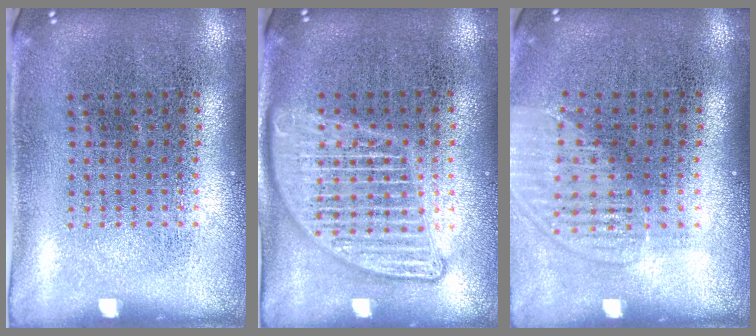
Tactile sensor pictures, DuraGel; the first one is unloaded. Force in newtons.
{"total": 2.3, "press": 2.3, "slide": 0.2}
{"total": 1.4, "press": 1.3, "slide": 0.5}